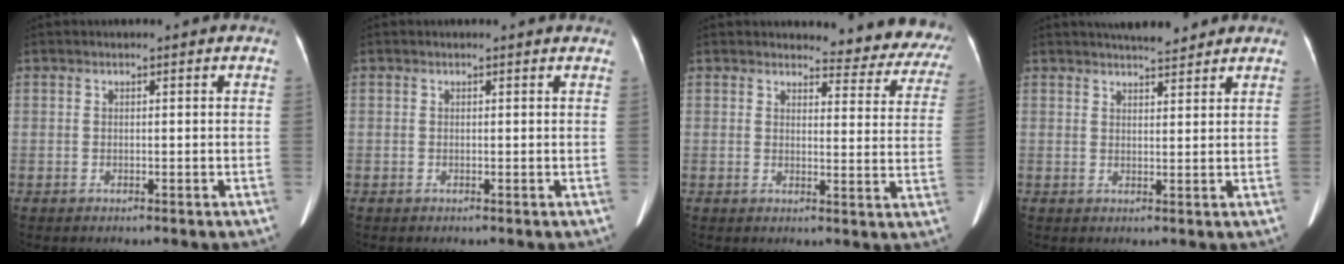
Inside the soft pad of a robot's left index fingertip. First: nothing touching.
{"total": 0.8, "force": [0.6, 0.5, 0.0], "torque": [-0.006, 0.007, 0.001]}
{"total": 12.3, "force": [11.9, 2.8, 1.1], "torque": [0.027, -0.069, 0.095]}
{"total": 6.1, "force": [5.4, 1.1, 2.6], "torque": [-0.038, 0.012, 0.077]}